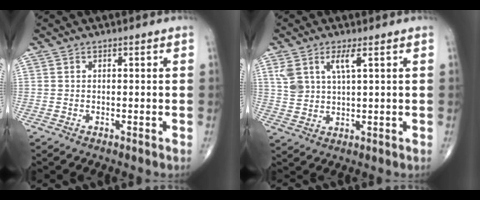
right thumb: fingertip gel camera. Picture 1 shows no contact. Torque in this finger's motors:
{"motor_torque": [0.11, 0.20, 0.60, 0.30, 0.06]}